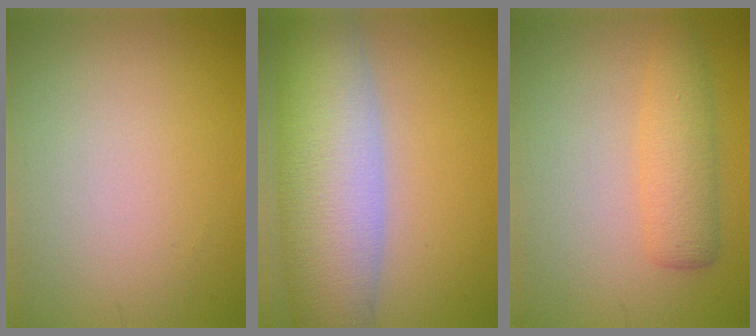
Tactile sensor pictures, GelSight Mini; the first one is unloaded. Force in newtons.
{"total": 10.8, "press": 10.7, "slide": 0.5}
{"total": 3.4, "press": 3.4, "slide": 0.1}